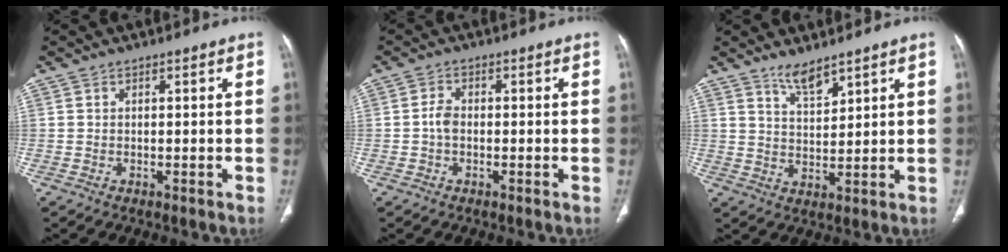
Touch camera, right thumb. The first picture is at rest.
{"total": 2.4, "force": [-0.5, 1.5, 1.7], "torque": [-0.029, 0.005, -0.015]}
{"total": 4.9, "force": [4.0, 1.2, 2.6], "torque": [-0.033, -0.033, 0.075]}